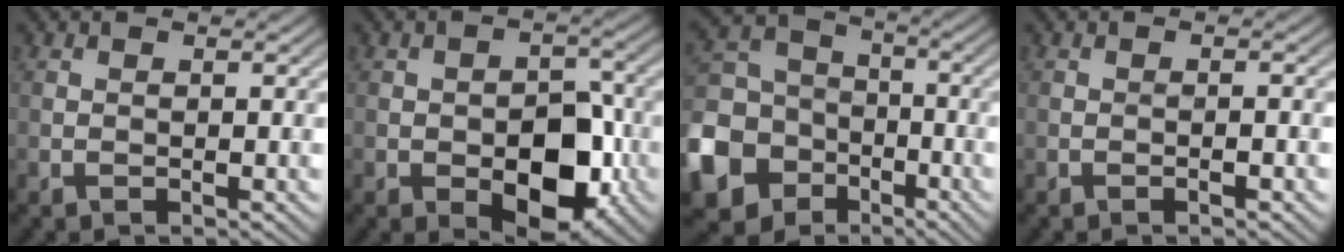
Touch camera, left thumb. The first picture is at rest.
{"total": 9.6, "force": [-3.3, 5.3, 7.2], "torque": [-0.100, -0.006, -0.049]}
{"total": 13.8, "force": [-5.7, 11.2, 5.8], "torque": [-0.199, -0.035, -0.123]}
{"total": 1.1, "force": [-0.6, 0.0, 0.9], "torque": [-0.014, 0.002, -0.011]}